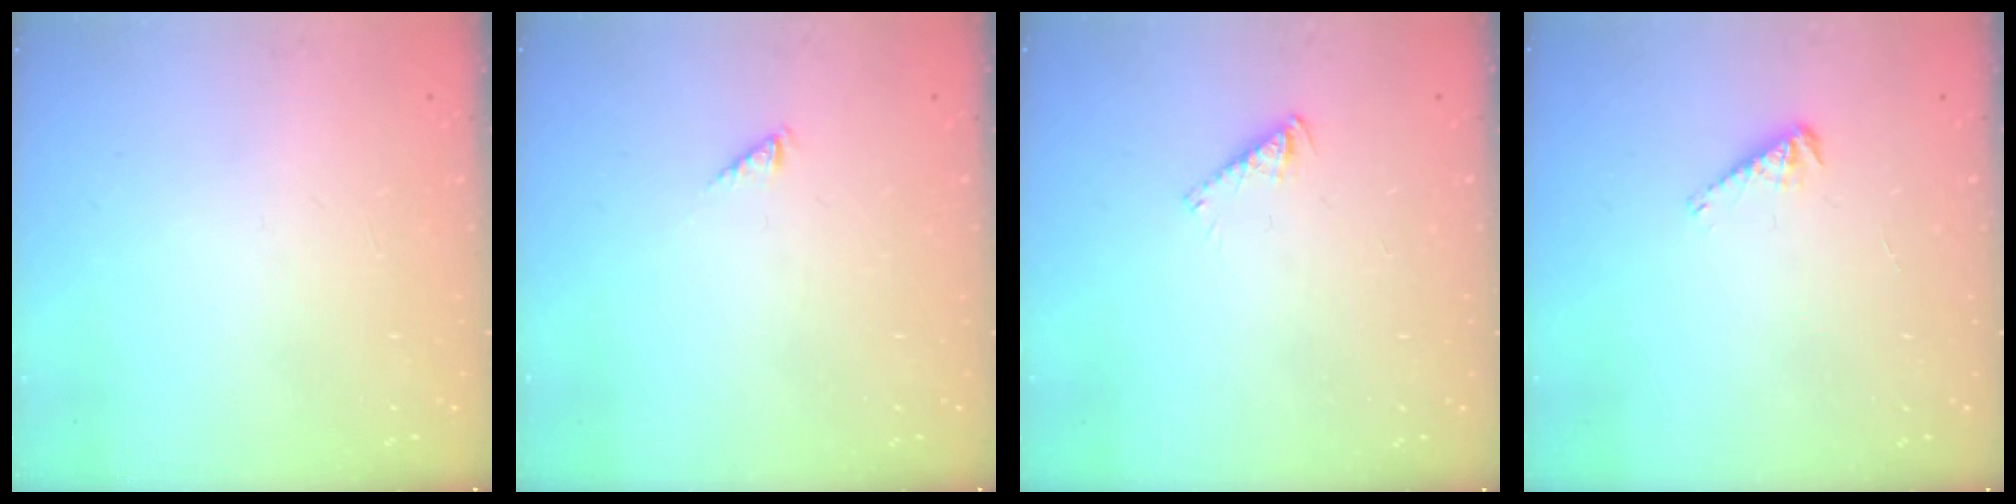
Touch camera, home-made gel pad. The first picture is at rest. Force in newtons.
{"total": 0.0}
{"total": 2.5, "press": 2.5, "slide": 0.0}
{"total": 4.1, "press": 4.0, "slide": 0.7}